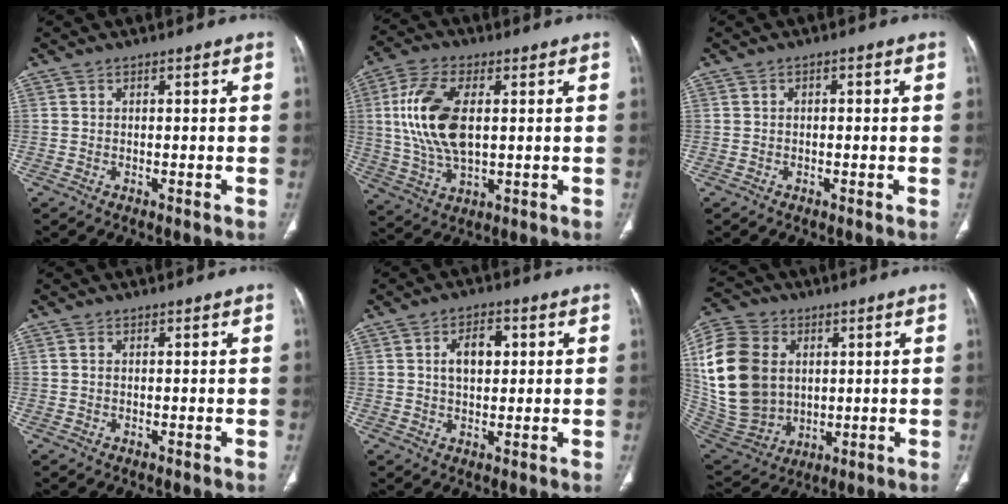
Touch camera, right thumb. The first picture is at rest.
{"total": 14.4, "force": [2.0, 7.4, 12.1], "torque": [-0.255, 0.000, 0.042]}
{"total": 0.9, "force": [0.0, 0.5, 0.7], "torque": [-0.003, 0.003, -0.005]}
{"total": 0.6, "force": [0.2, 0.4, 0.5], "torque": [-0.013, 0.005, 0.004]}
{"total": 6.1, "force": [1.4, 3.7, 4.7], "torque": [-0.066, 0.004, 0.023]}
{"total": 22.7, "force": [4.0, 17.3, 14.2], "torque": [-0.291, -0.004, 0.096]}